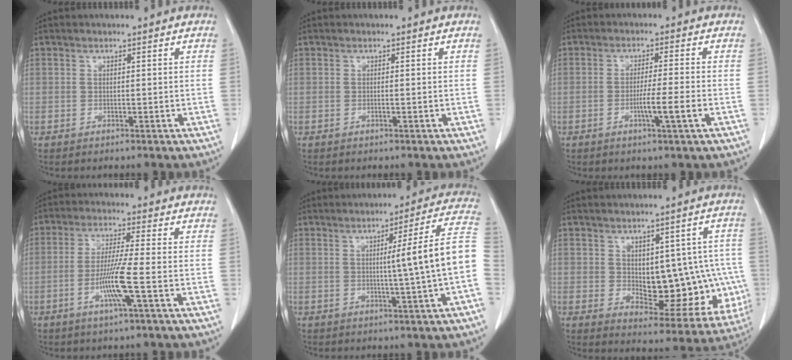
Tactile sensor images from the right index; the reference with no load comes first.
{"total": 0.0}
{"total": 4.9, "force": [-1.6, -0.7, 4.6], "torque": [-0.077, -0.008, -0.030]}
{"total": 7.2, "force": [-2.3, -0.8, 6.8], "torque": [-0.133, -0.010, -0.048]}
{"total": 10.6, "force": [-0.7, -1.8, 10.5], "torque": [-0.135, 0.012, -0.012]}
{"total": 14.3, "force": [-0.4, 7.3, 12.2], "torque": [-0.151, 0.014, 0.020]}